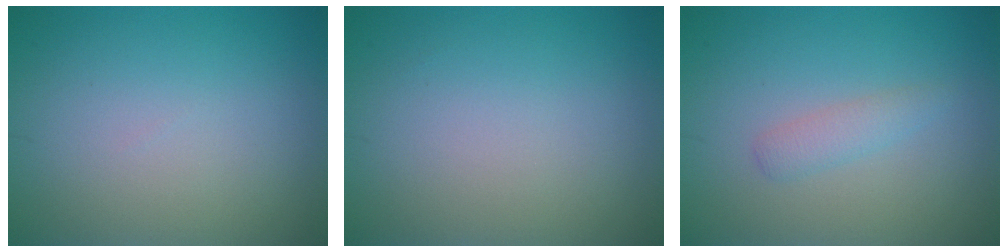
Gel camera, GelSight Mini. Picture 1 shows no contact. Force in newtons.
{"total": 0.0}
{"total": 1.4, "press": 1.4, "slide": 0.0}